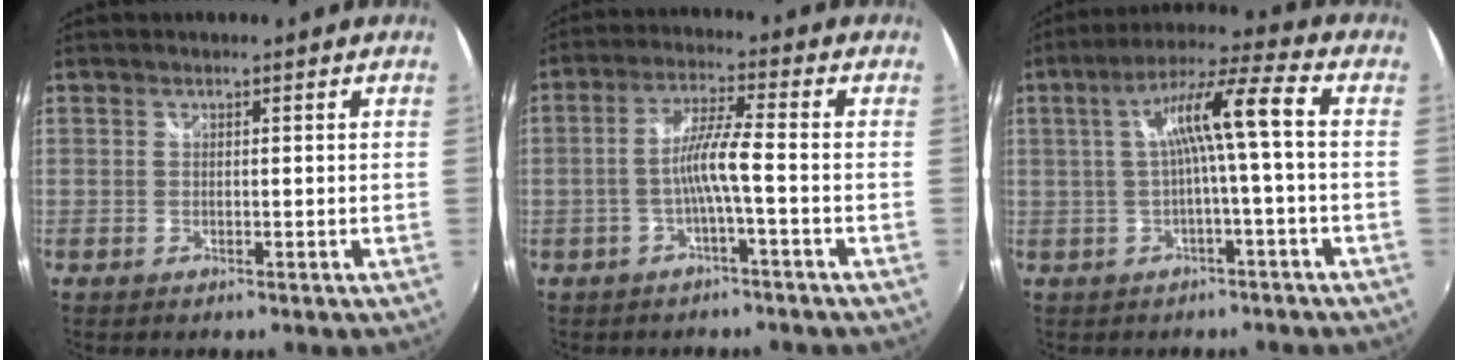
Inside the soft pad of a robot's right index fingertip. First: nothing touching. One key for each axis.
{"total": 5.6, "fx": -2.0, "fy": -0.4, "fz": 5.2, "tx": -0.110, "ty": 0.007, "tz": -0.034}
{"total": 8.7, "fx": -0.5, "fy": -0.2, "fz": 8.7, "tx": -0.166, "ty": 0.021, "tz": 0.001}